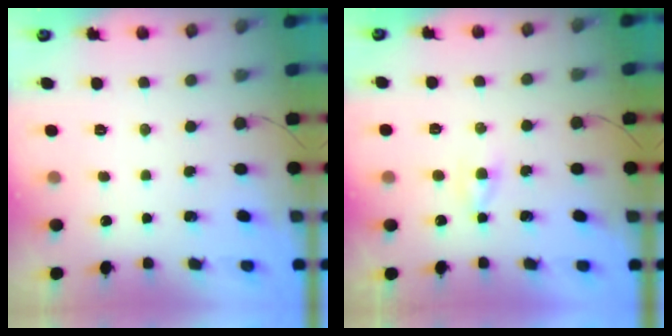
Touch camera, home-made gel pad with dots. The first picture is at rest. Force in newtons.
{"total": 1.6, "press": 1.5, "slide": 0.6}